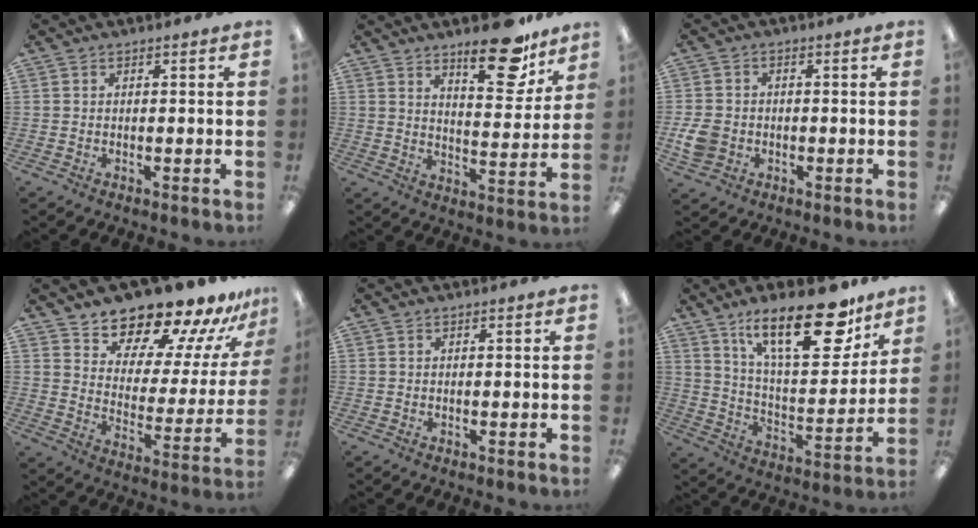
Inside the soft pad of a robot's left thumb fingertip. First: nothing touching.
{"total": 15.4, "force": [11.2, 5.6, 8.9], "torque": [-0.107, -0.074, 0.184]}
{"total": 5.8, "force": [-1.3, 4.9, 2.9], "torque": [-0.059, 0.005, -0.023]}
{"total": 16.0, "force": [14.9, 4.4, 4.0], "torque": [-0.062, -0.130, 0.251]}
{"total": 0.0}
{"total": 24.9, "force": [15.6, 9.5, 16.8], "torque": [-0.248, -0.089, 0.256]}